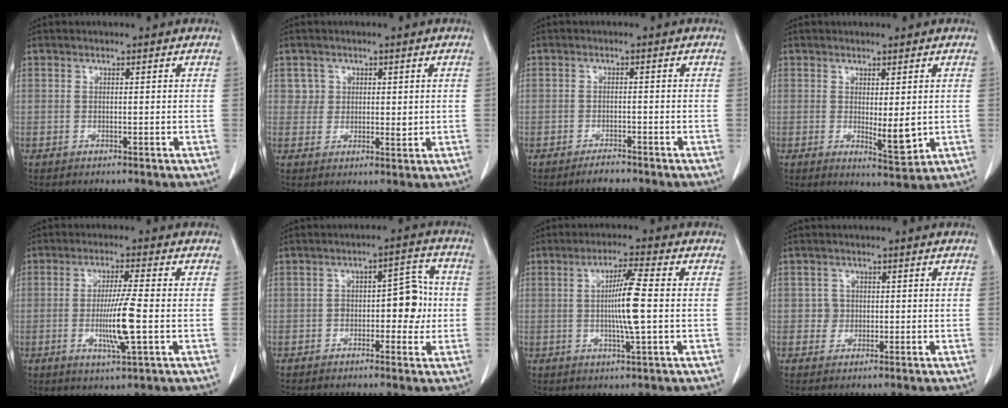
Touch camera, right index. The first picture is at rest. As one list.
[{"total": 3.0, "force": [1.1, 2.7, 0.7], "torque": [0.001, -0.005, 0.015]}, {"total": 2.4, "force": [-2.1, 0.8, 0.9], "torque": [-0.019, 0.000, -0.032]}, {"total": 4.6, "force": [-0.1, 1.2, 4.5], "torque": [-0.064, -0.013, 0.006]}, {"total": 7.8, "force": [-1.5, -0.4, 7.7], "torque": [-0.140, -0.014, -0.028]}, {"total": 6.5, "force": [-0.9, 3.0, 5.6], "torque": [-0.068, 0.027, -0.011]}, {"total": 7.4, "force": [-0.1, -0.4, 7.4], "torque": [-0.129, -0.004, -0.005]}, {"total": 1.9, "force": [-0.1, 1.9, 0.1], "torque": [0.005, 0.007, -0.003]}]